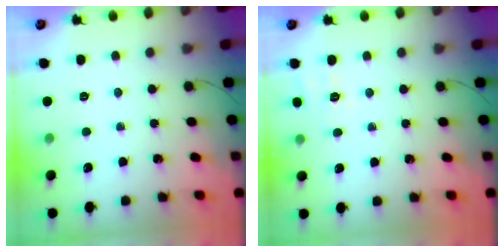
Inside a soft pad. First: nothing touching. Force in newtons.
{"total": 2.7, "press": 1.6, "slide": 2.1}